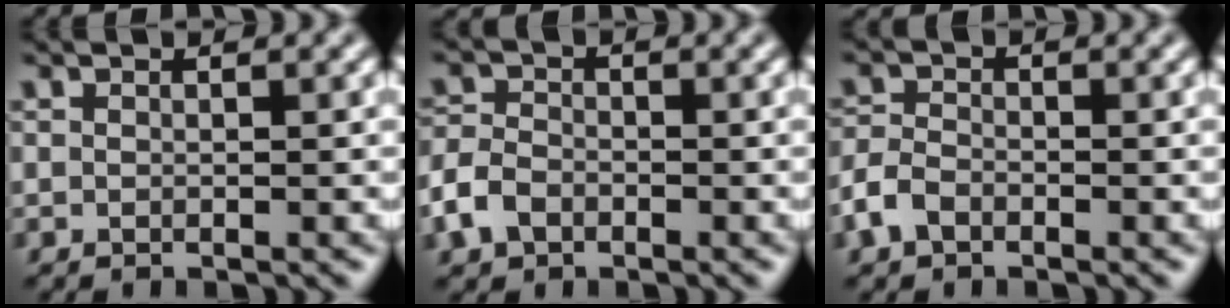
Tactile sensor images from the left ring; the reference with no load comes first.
{"total": 3.2, "force": [-1.6, 2.3, 1.5], "torque": [-0.037, 0.001, -0.041]}
{"total": 2.5, "force": [-1.5, 1.5, 1.2], "torque": [-0.027, 0.003, -0.039]}